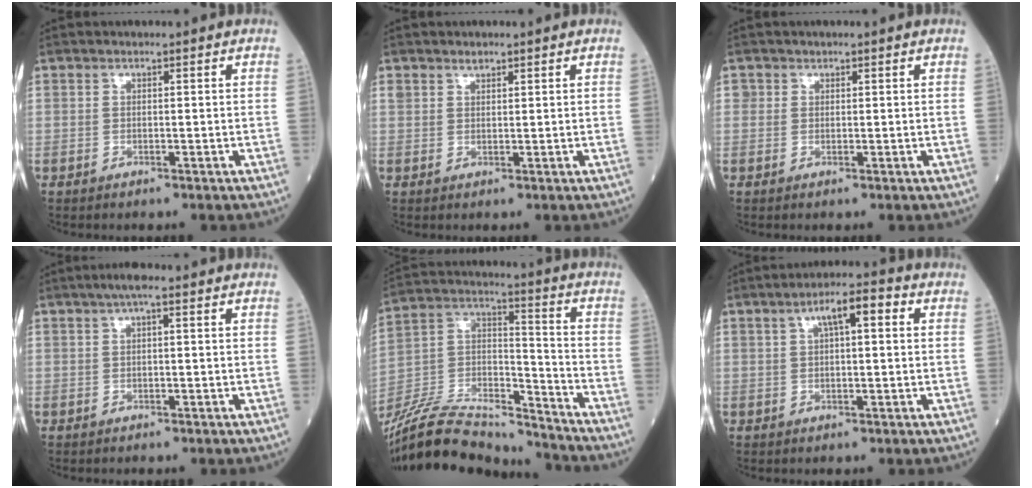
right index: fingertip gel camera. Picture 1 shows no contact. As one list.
[{"total": 3.5, "force": [2.0, 2.5, 1.4], "torque": [-0.044, 0.018, 0.048]}, {"total": 2.5, "force": [0.7, 2.3, 0.7], "torque": [-0.027, 0.015, 0.017]}, {"total": 3.1, "force": [1.5, 1.0, 2.5], "torque": [-0.056, 0.021, 0.024]}, {"total": 24.3, "force": [-22.3, 4.3, 8.5], "torque": [-0.222, 0.001, -0.389]}, {"total": 6.8, "force": [2.2, 2.0, 6.1], "torque": [-0.114, 0.029, 0.036]}]